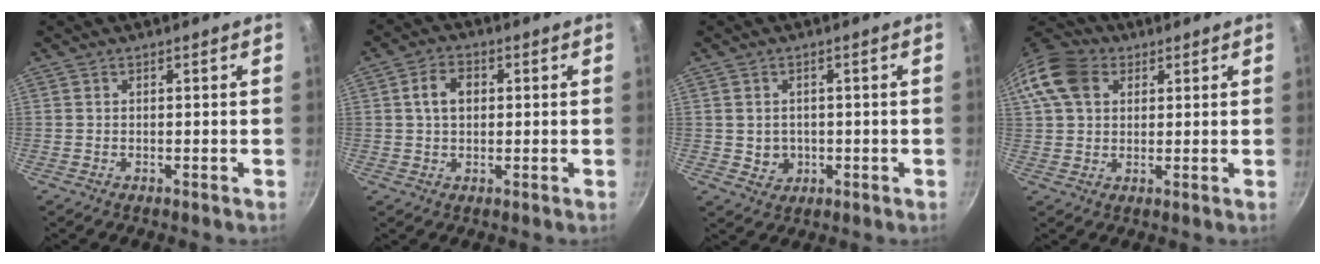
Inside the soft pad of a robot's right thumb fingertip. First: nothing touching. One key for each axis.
{"total": 5.3, "fx": 0.8, "fy": 3.8, "fz": 3.6, "tx": -0.047, "ty": 0.011, "tz": 0.008}
{"total": 3.6, "fx": -0.2, "fy": 3.3, "fz": 1.5, "tx": -0.012, "ty": 0.005, "tz": 0.007}
{"total": 12.1, "fx": 4.0, "fy": 9.0, "fz": 7.0, "tx": -0.125, "ty": 0.016, "tz": 0.061}